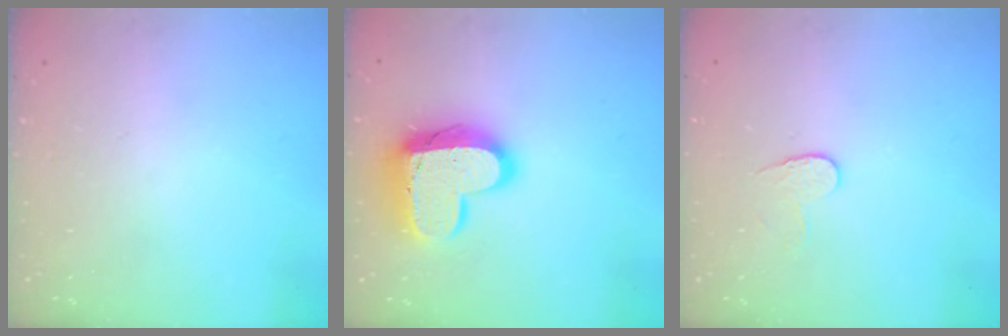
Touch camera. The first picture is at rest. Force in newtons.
{"total": 16.3, "press": 16.2, "slide": 1.4}
{"total": 3.7, "press": 3.7, "slide": 0.3}